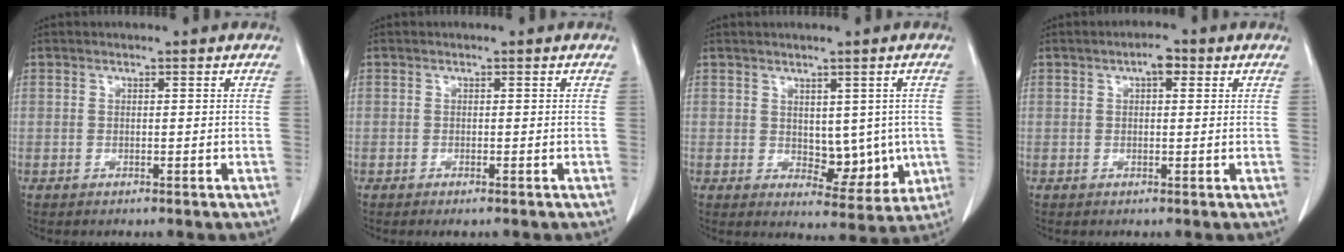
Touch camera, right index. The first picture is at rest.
{"total": 0.6, "force": [-0.4, -0.1, 0.4], "torque": [-0.008, -0.002, -0.005]}
{"total": 6.9, "force": [0.0, 4.1, 5.6], "torque": [-0.055, -0.006, 0.016]}
{"total": 2.6, "force": [1.1, 1.0, 2.1], "torque": [-0.035, 0.008, 0.015]}